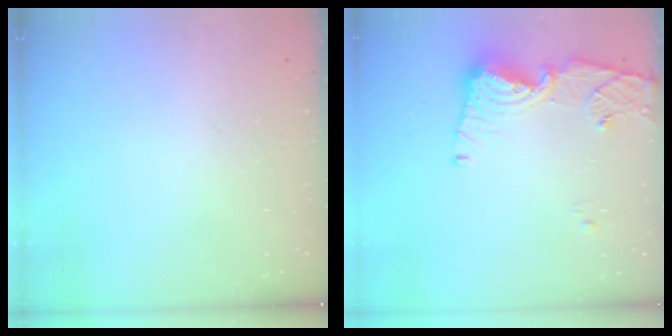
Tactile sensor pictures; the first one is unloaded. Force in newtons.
{"total": 12.8, "press": 12.7, "slide": 1.3}